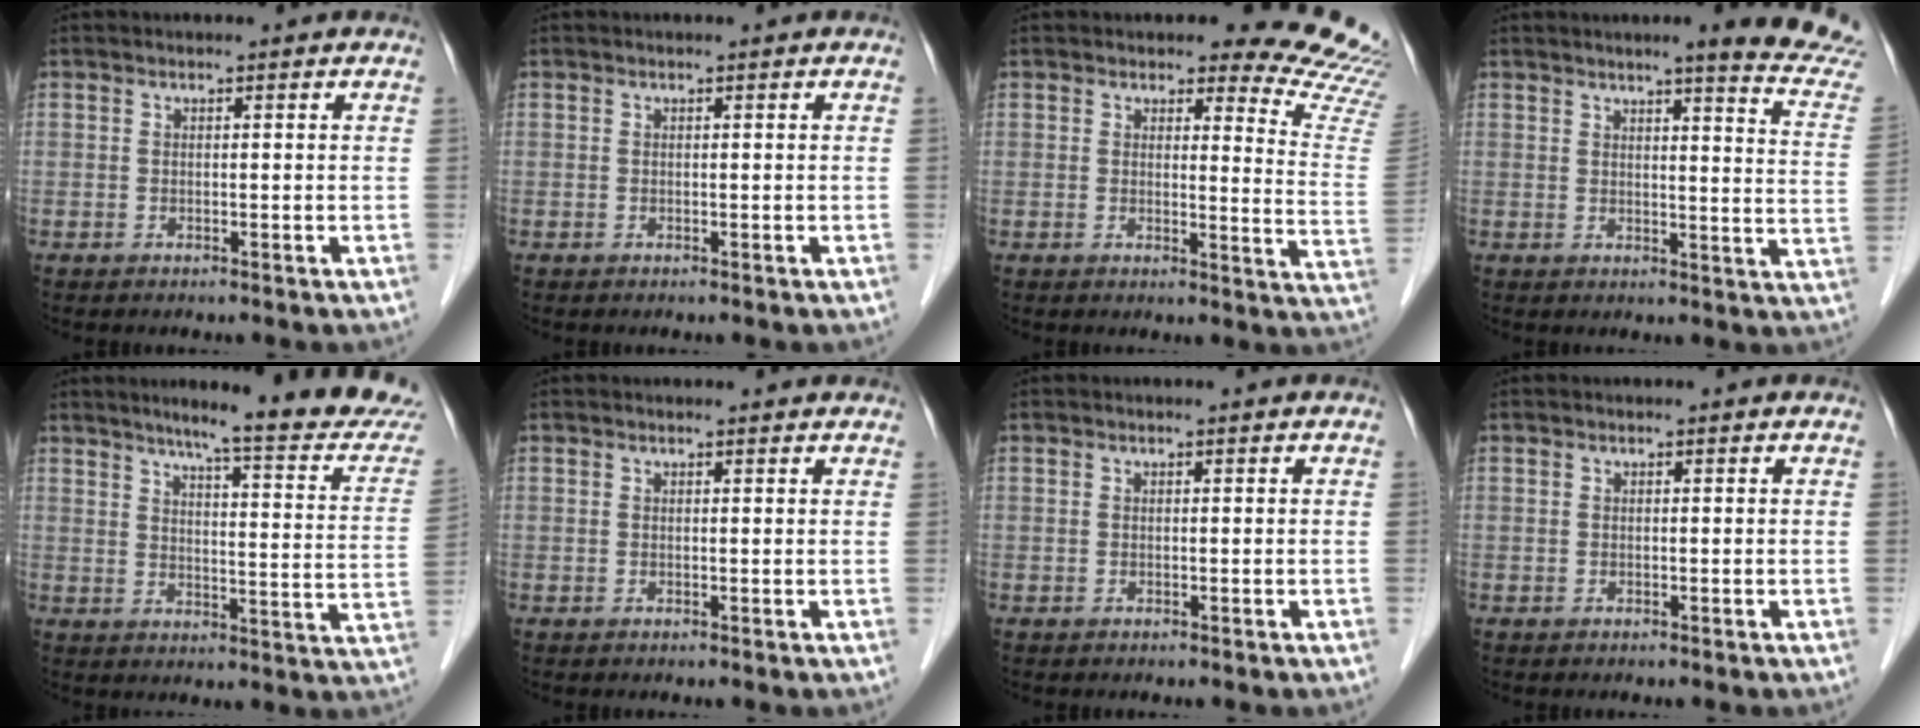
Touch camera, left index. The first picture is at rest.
{"total": 0.0}
{"total": 12.6, "force": [12.3, 1.7, 2.6], "torque": [0.003, -0.117, 0.096]}
{"total": 14.2, "force": [13.0, -0.6, 5.7], "torque": [-0.059, -0.080, 0.129]}
{"total": 18.1, "force": [15.9, 0.0, 8.7], "torque": [-0.111, -0.057, 0.190]}
{"total": 2.1, "force": [2.1, 0.4, 0.3], "torque": [-0.014, 0.008, 0.018]}
{"total": 0.0}
{"total": 0.0}